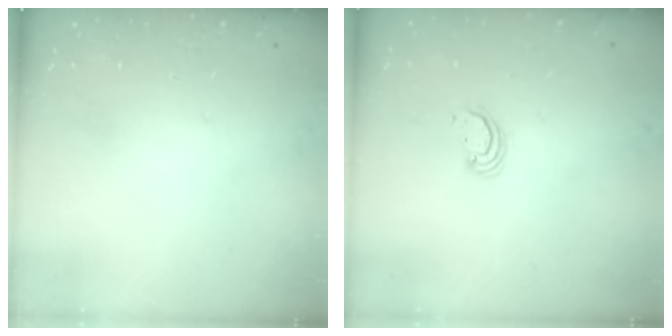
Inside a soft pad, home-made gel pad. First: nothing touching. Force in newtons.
{"total": 2.2, "press": 2.2, "slide": 0.2}